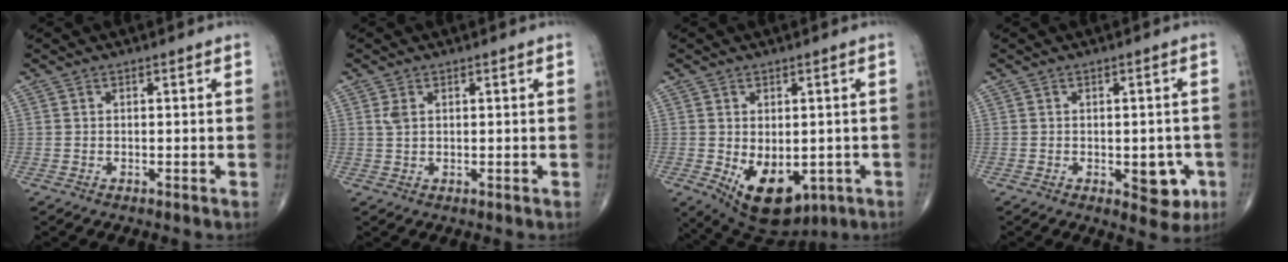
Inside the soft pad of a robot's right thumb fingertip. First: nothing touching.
{"total": 1.8, "force": [0.7, 1.0, 1.3], "torque": [-0.029, 0.004, 0.019]}
{"total": 12.2, "force": [-3.3, 7.5, 9.0], "torque": [-0.119, -0.010, -0.027]}
{"total": 6.5, "force": [-2.0, 3.4, 5.1], "torque": [-0.034, 0.004, -0.018]}